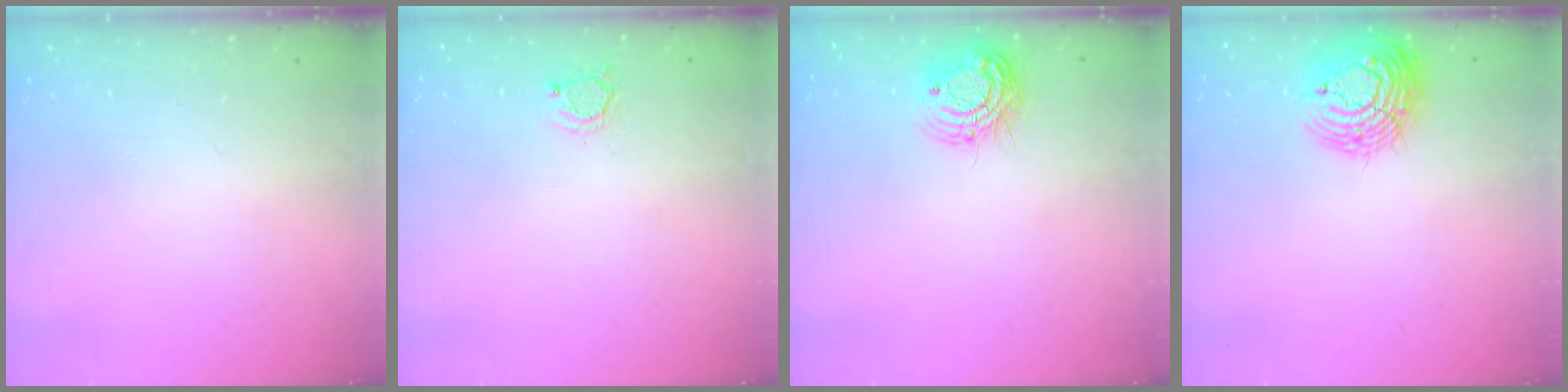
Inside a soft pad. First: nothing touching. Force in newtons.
{"total": 3.6, "press": 3.5, "slide": 0.4}
{"total": 11.5, "press": 11.5, "slide": 0.7}
{"total": 14.5, "press": 14.5, "slide": 1.0}